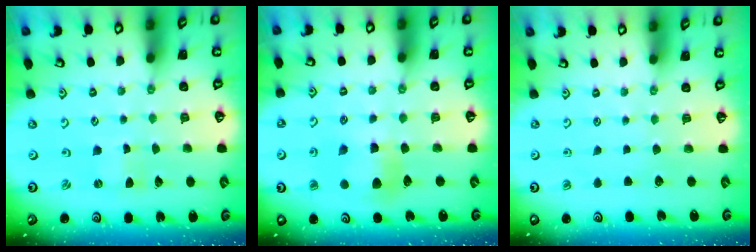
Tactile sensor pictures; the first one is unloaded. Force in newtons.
{"total": 7.1, "press": 7.0, "slide": 0.4}
{"total": 0.0}